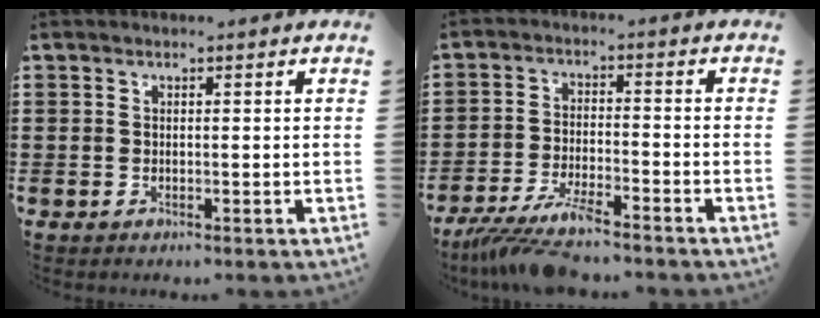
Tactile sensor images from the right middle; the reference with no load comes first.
{"total": 6.8, "force": [-6.0, 0.2, 3.2], "torque": [-0.075, -0.015, -0.116]}